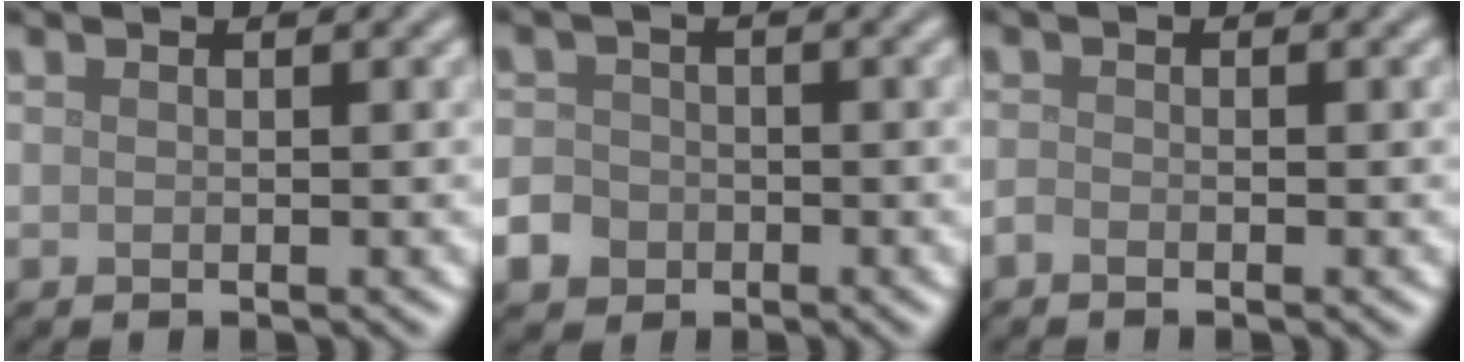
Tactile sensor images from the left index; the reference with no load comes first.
{"total": 3.4, "force": [-1.7, 2.8, 1.0], "torque": [-0.012, -0.007, -0.037]}
{"total": 0.6, "force": [-0.5, 0.2, 0.3], "torque": [-0.005, -0.003, -0.012]}